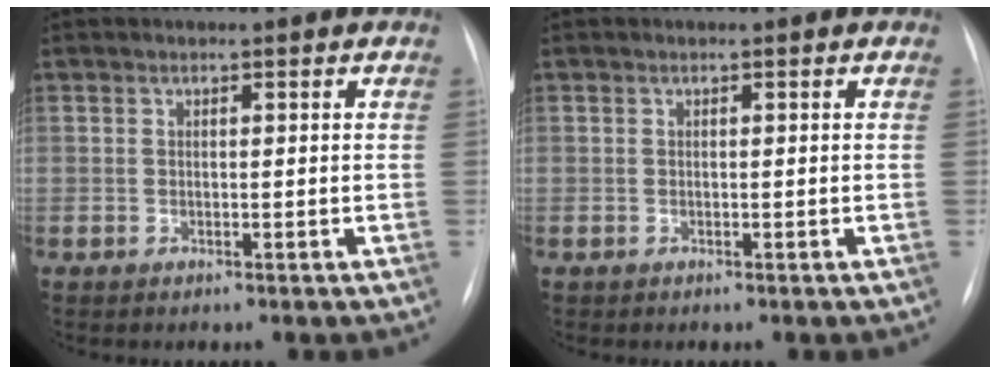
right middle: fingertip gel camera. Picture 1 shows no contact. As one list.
[{"total": 0.0}]